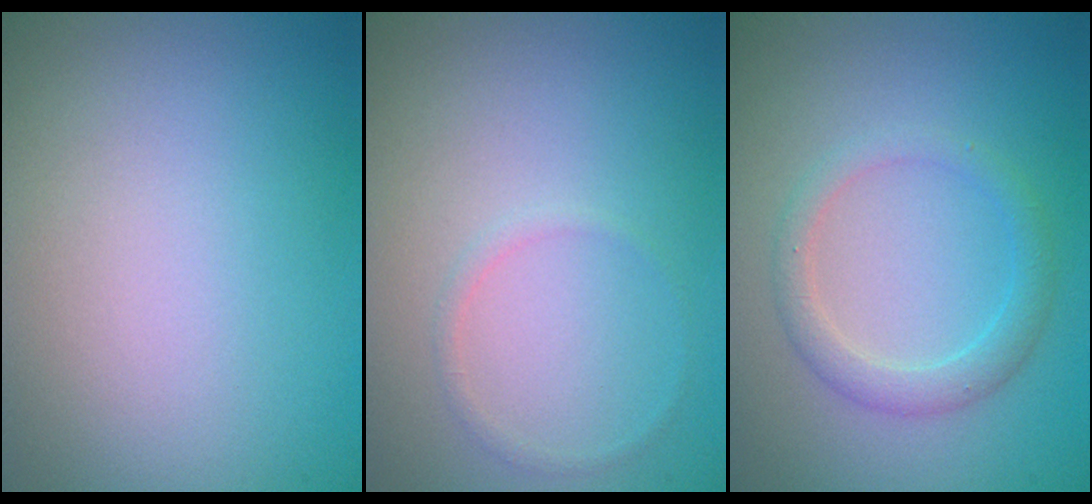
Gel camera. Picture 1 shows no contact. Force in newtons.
{"total": 0.6, "press": 0.6, "slide": 0.1}
{"total": 2.2, "press": 2.2, "slide": 0.1}